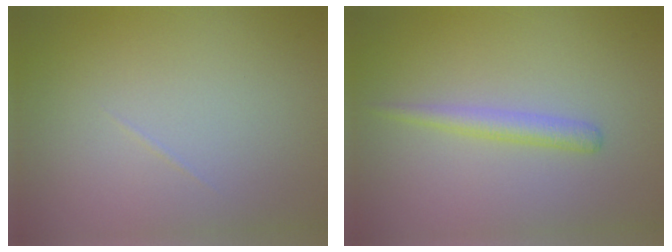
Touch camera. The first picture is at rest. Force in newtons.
{"total": 1.7, "press": 1.7, "slide": 0.1}